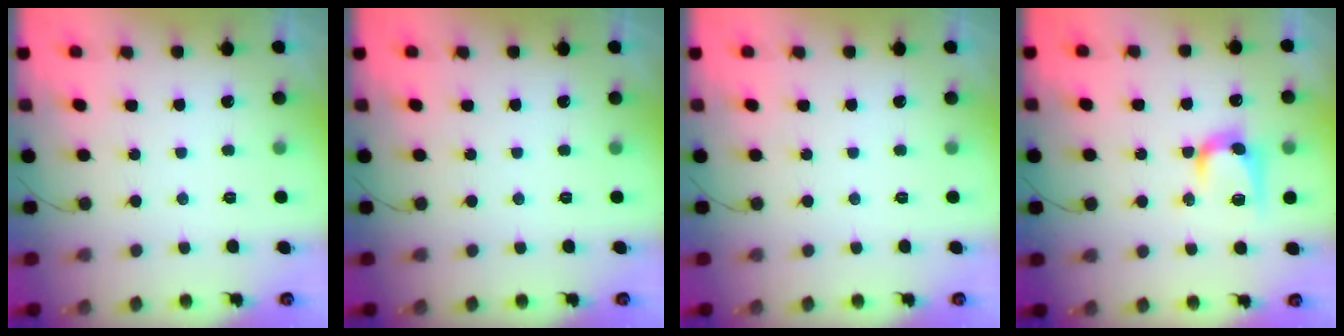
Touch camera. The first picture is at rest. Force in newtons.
{"total": 0.0}
{"total": 0.0}
{"total": 10.3, "press": 10.3, "slide": 0.6}